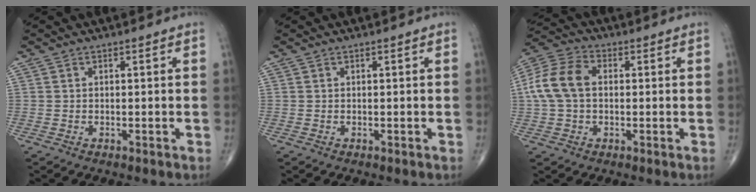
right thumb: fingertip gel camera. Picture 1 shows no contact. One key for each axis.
{"total": 0.0}
{"total": 10.5, "fx": 0.7, "fy": 7.2, "fz": 7.6, "tx": -0.160, "ty": 0.029, "tz": 0.006}